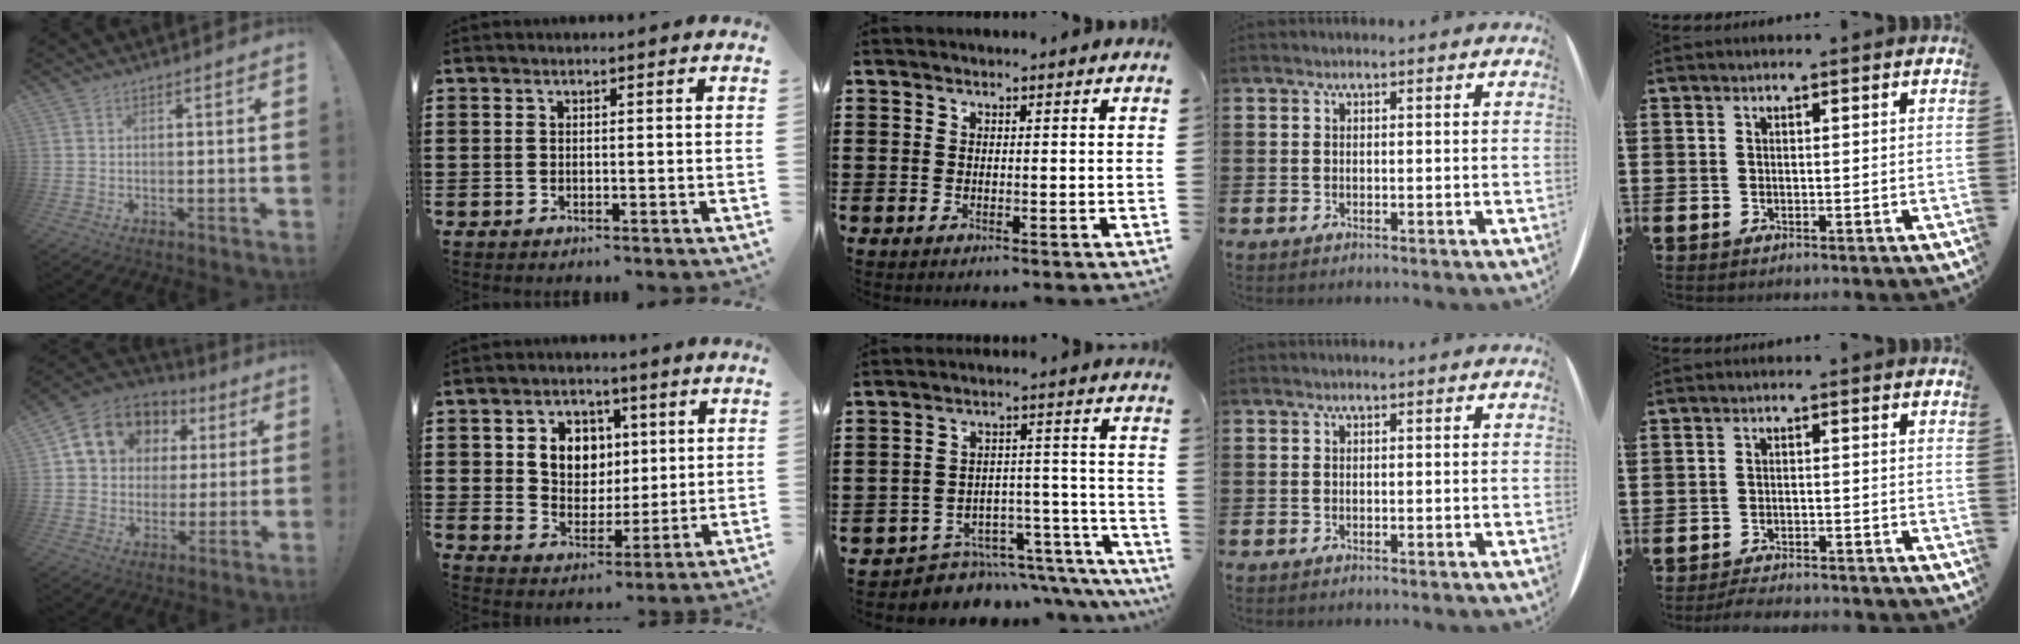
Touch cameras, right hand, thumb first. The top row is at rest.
{"thumb": {"total": 13.4, "force": [4.9, 11.2, 5.3], "torque": [-0.075, -0.019, 0.103]}, "index": {"total": 6.7, "force": [2.0, 5.9, 2.6], "torque": [-0.055, 0.011, 0.030]}, "middle": {"total": 4.7, "force": [-4.2, 2.0, 0.4], "torque": [-0.013, 0.008, -0.081]}, "little": {"total": 2.2, "force": [-2.2, 0.0, 0.2], "torque": [-0.007, 0.005, -0.046]}}